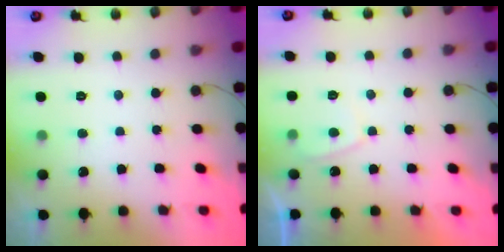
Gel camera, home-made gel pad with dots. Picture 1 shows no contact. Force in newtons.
{"total": 2.7, "press": 2.6, "slide": 0.8}